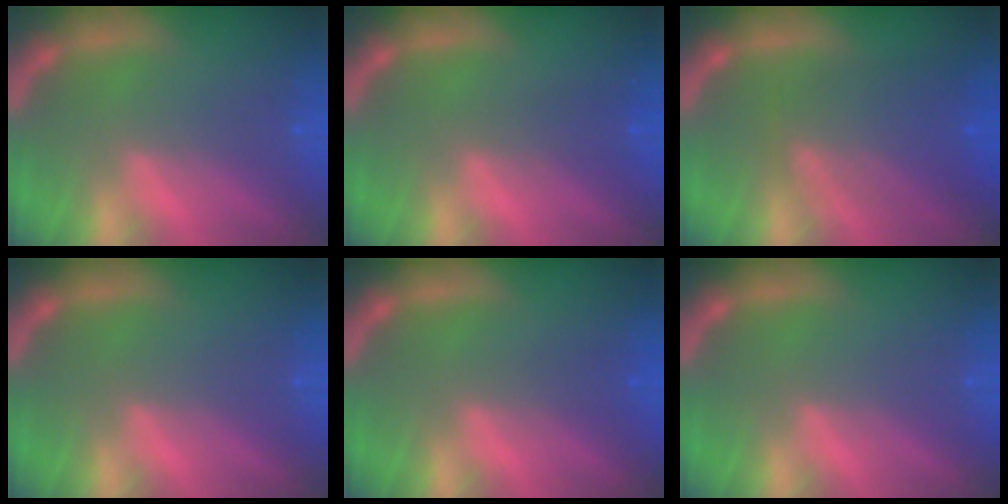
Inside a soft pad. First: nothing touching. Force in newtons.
{"total": 1.4}
{"total": 6.1}
{"total": 0.0}
{"total": 0.9}
{"total": 0.0}